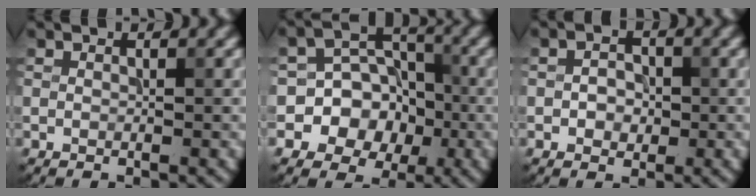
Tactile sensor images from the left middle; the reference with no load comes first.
{"total": 9.9, "force": [-3.1, 9.0, 2.9], "torque": [-0.047, 0.013, -0.077]}
{"total": 2.0, "force": [-0.3, 1.6, 1.2], "torque": [-0.016, 0.001, -0.009]}